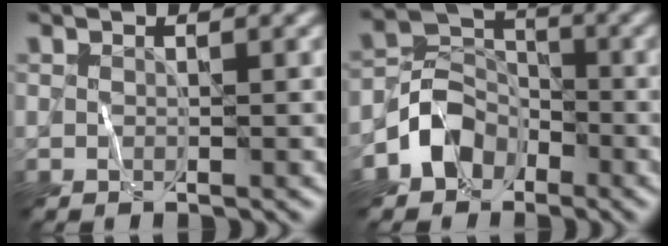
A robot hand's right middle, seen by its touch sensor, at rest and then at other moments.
{"total": 4.3, "force": [-2.4, 3.4, 1.3], "torque": [-0.012, 0.008, -0.055]}